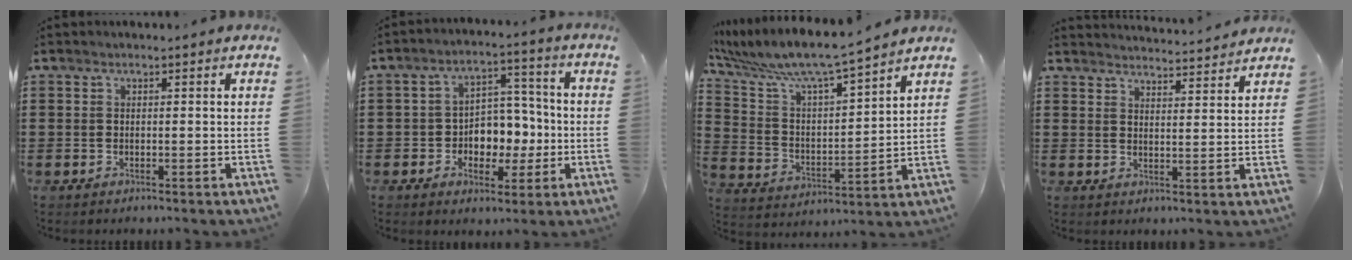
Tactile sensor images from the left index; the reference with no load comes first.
{"total": 6.1, "force": [-1.0, 5.3, 2.8], "torque": [-0.051, 0.007, -0.020]}
{"total": 8.0, "force": [7.1, 0.6, 3.6], "torque": [-0.104, -0.051, 0.115]}
{"total": 3.4, "force": [3.4, -0.5, -0.1], "torque": [-0.003, -0.028, 0.057]}